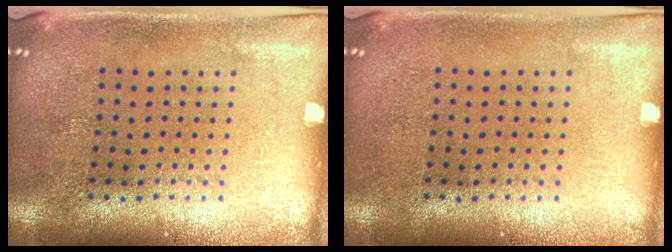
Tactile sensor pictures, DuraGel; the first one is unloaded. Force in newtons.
{"total": 0.0}